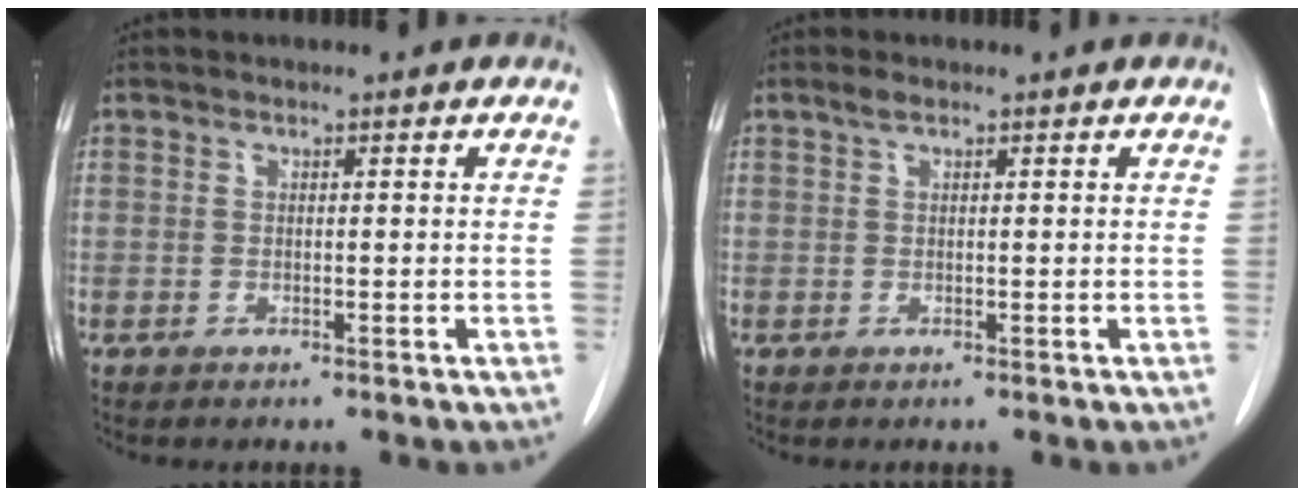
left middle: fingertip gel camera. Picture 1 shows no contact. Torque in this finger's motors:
{"motor_torque": [0.44, -0.38, -0.02, 0.01]}